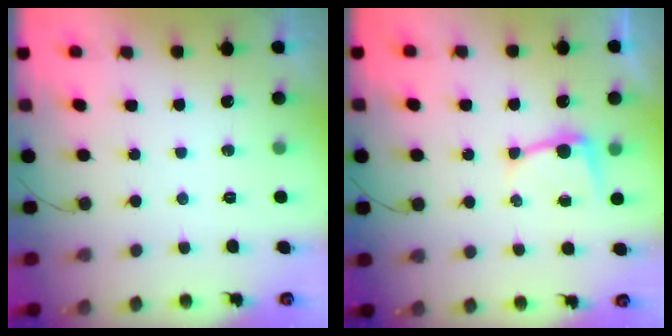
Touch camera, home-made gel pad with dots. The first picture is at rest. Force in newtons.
{"total": 5.2, "press": 5.2, "slide": 0.7}